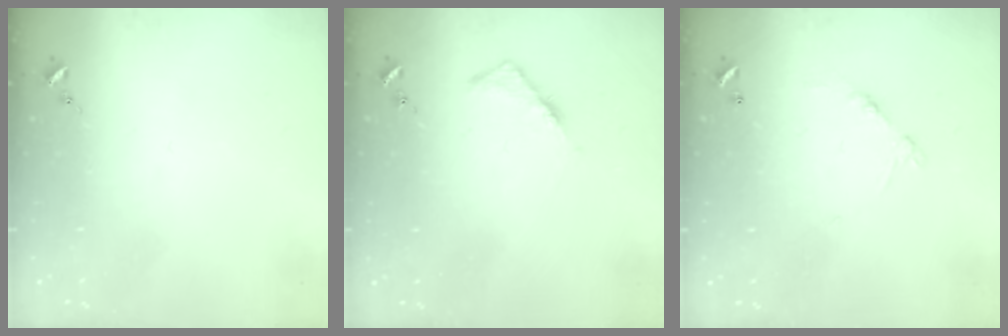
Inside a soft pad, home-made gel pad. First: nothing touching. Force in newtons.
{"total": 4.1, "press": 4.0, "slide": 0.5}
{"total": 6.7, "press": 6.6, "slide": 0.5}